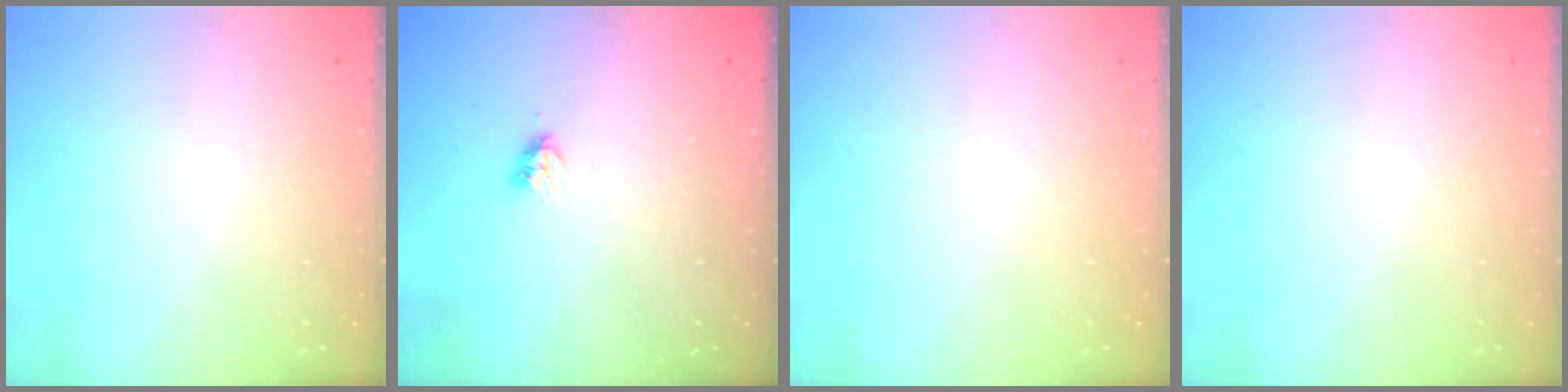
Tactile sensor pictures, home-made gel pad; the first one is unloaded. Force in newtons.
{"total": 3.5, "press": 3.4, "slide": 0.5}
{"total": 0.0}
{"total": 0.0}